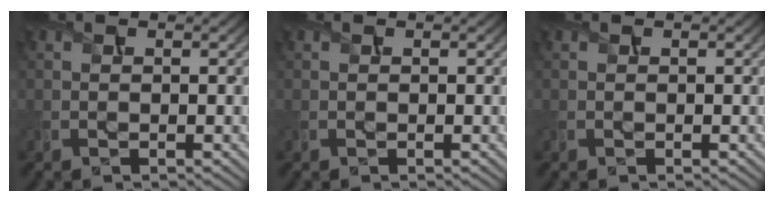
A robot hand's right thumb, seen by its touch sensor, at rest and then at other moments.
{"total": 0.0}
{"total": 0.0}